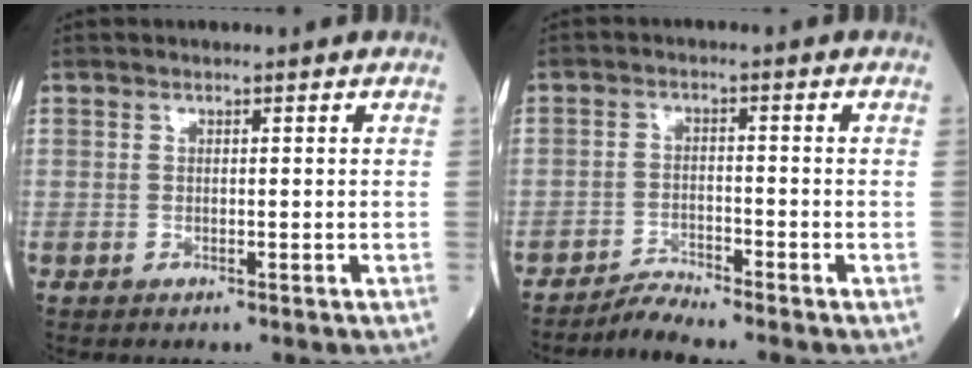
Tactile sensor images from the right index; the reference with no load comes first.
{"total": 3.1, "force": [-2.9, -0.9, -0.3], "torque": [0.005, -0.018, -0.056]}